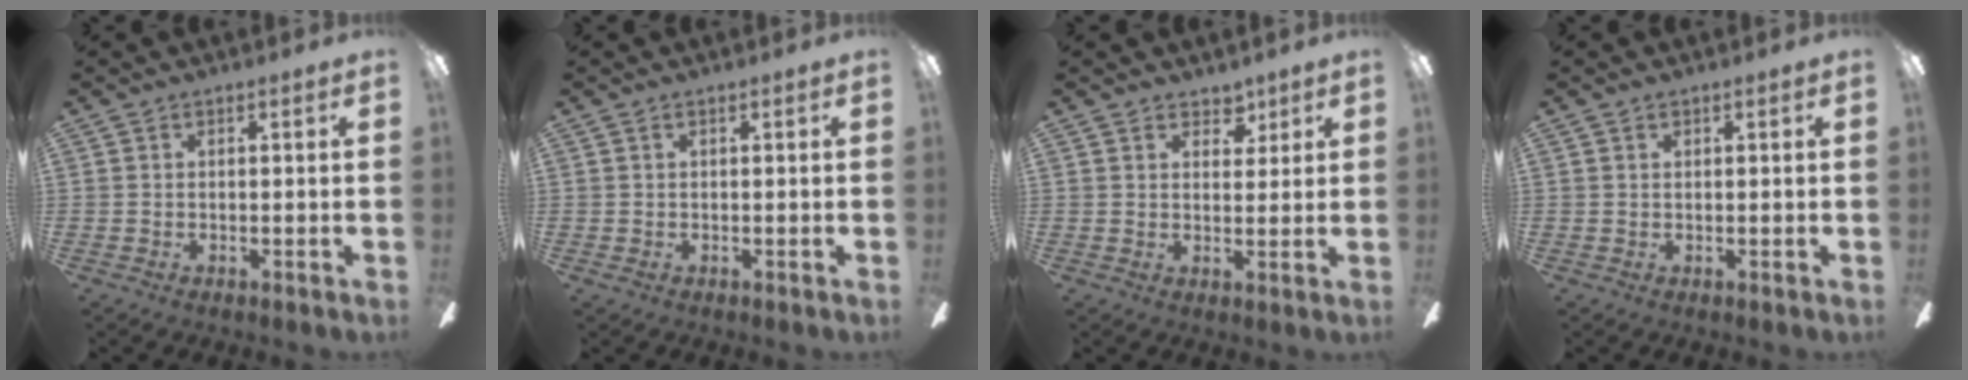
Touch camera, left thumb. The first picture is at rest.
{"total": 0.6, "force": [0.2, 0.3, 0.4], "torque": [-0.009, 0.003, 0.003]}
{"total": 4.3, "force": [3.2, 2.6, 1.2], "torque": [-0.010, -0.014, 0.055]}
{"total": 0.6, "force": [0.3, 0.4, 0.4], "torque": [-0.008, 0.003, 0.005]}